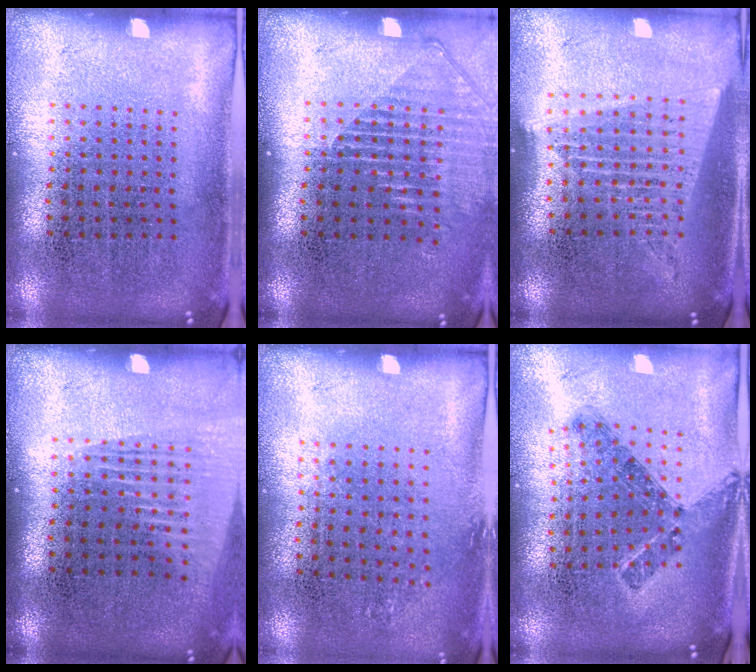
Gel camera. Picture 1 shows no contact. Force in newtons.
{"total": 1.3, "press": 1.2, "slide": 0.5}
{"total": 1.7, "press": 1.6, "slide": 0.7}
{"total": 1.4, "press": 1.2, "slide": 0.7}
{"total": 0.8, "press": 0.7, "slide": 0.4}
{"total": 0.8, "press": 0.7, "slide": 0.3}